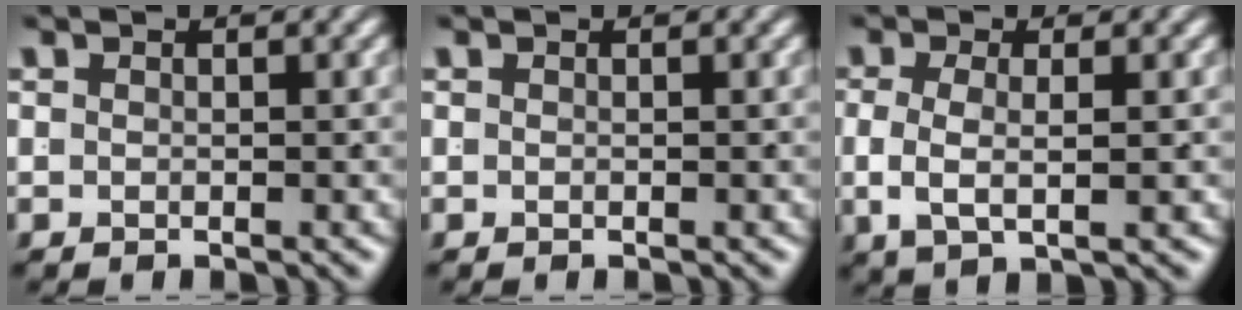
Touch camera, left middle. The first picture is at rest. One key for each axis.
{"total": 0.0}
{"total": 3.1, "fx": -0.1, "fy": 0.9, "fz": 2.9, "tx": -0.058, "ty": -0.013, "tz": 0.008}